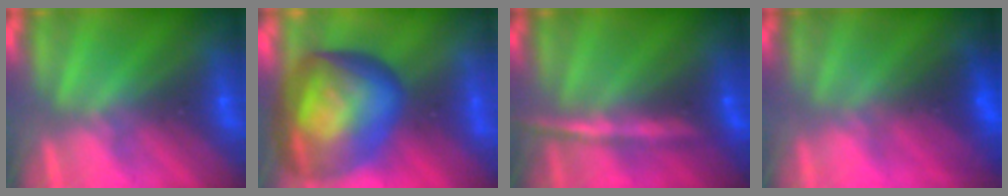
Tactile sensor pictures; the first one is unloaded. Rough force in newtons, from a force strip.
{"total": 7.5}
{"total": 6.8}
{"total": 2.3}